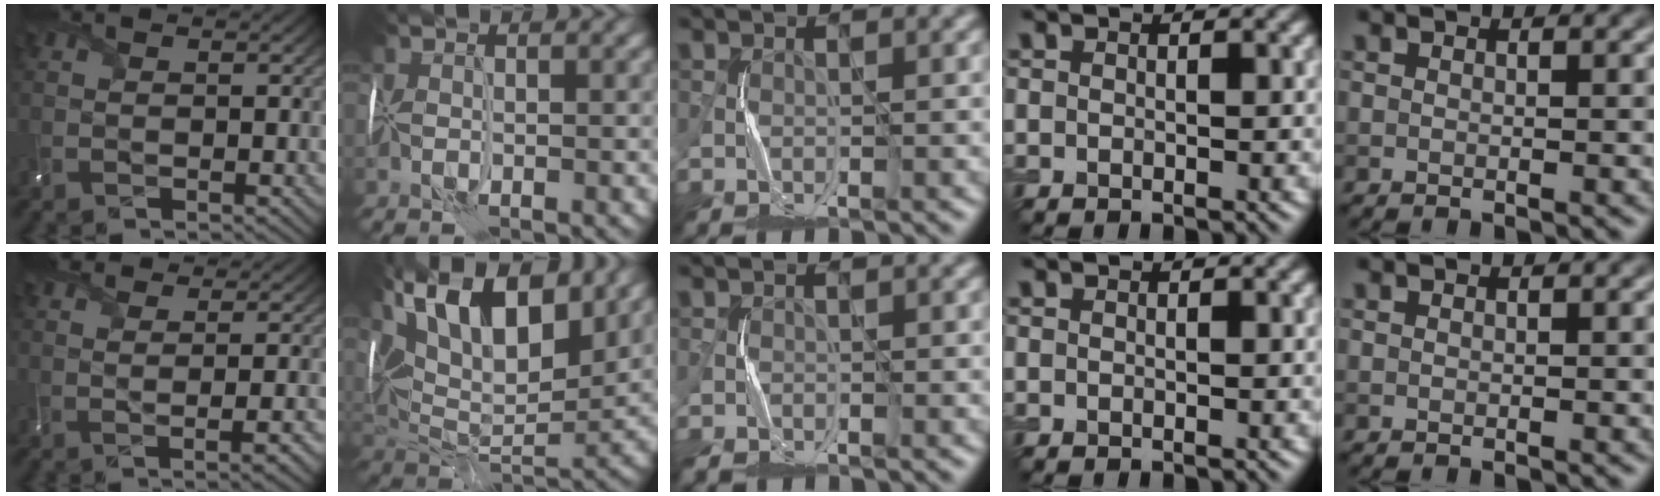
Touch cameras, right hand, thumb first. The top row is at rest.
{"thumb": {"total": 5.3, "force": [2.9, 1.5, 4.2], "torque": [-0.053, 0.024, 0.021]}, "index": {"total": 15.8, "force": [7.6, 7.1, 11.9], "torque": [-0.195, 0.037, 0.116]}, "middle": {"total": 1.1, "force": [-1.1, 0.2, 0.4], "torque": [-0.011, -0.004, -0.026]}}